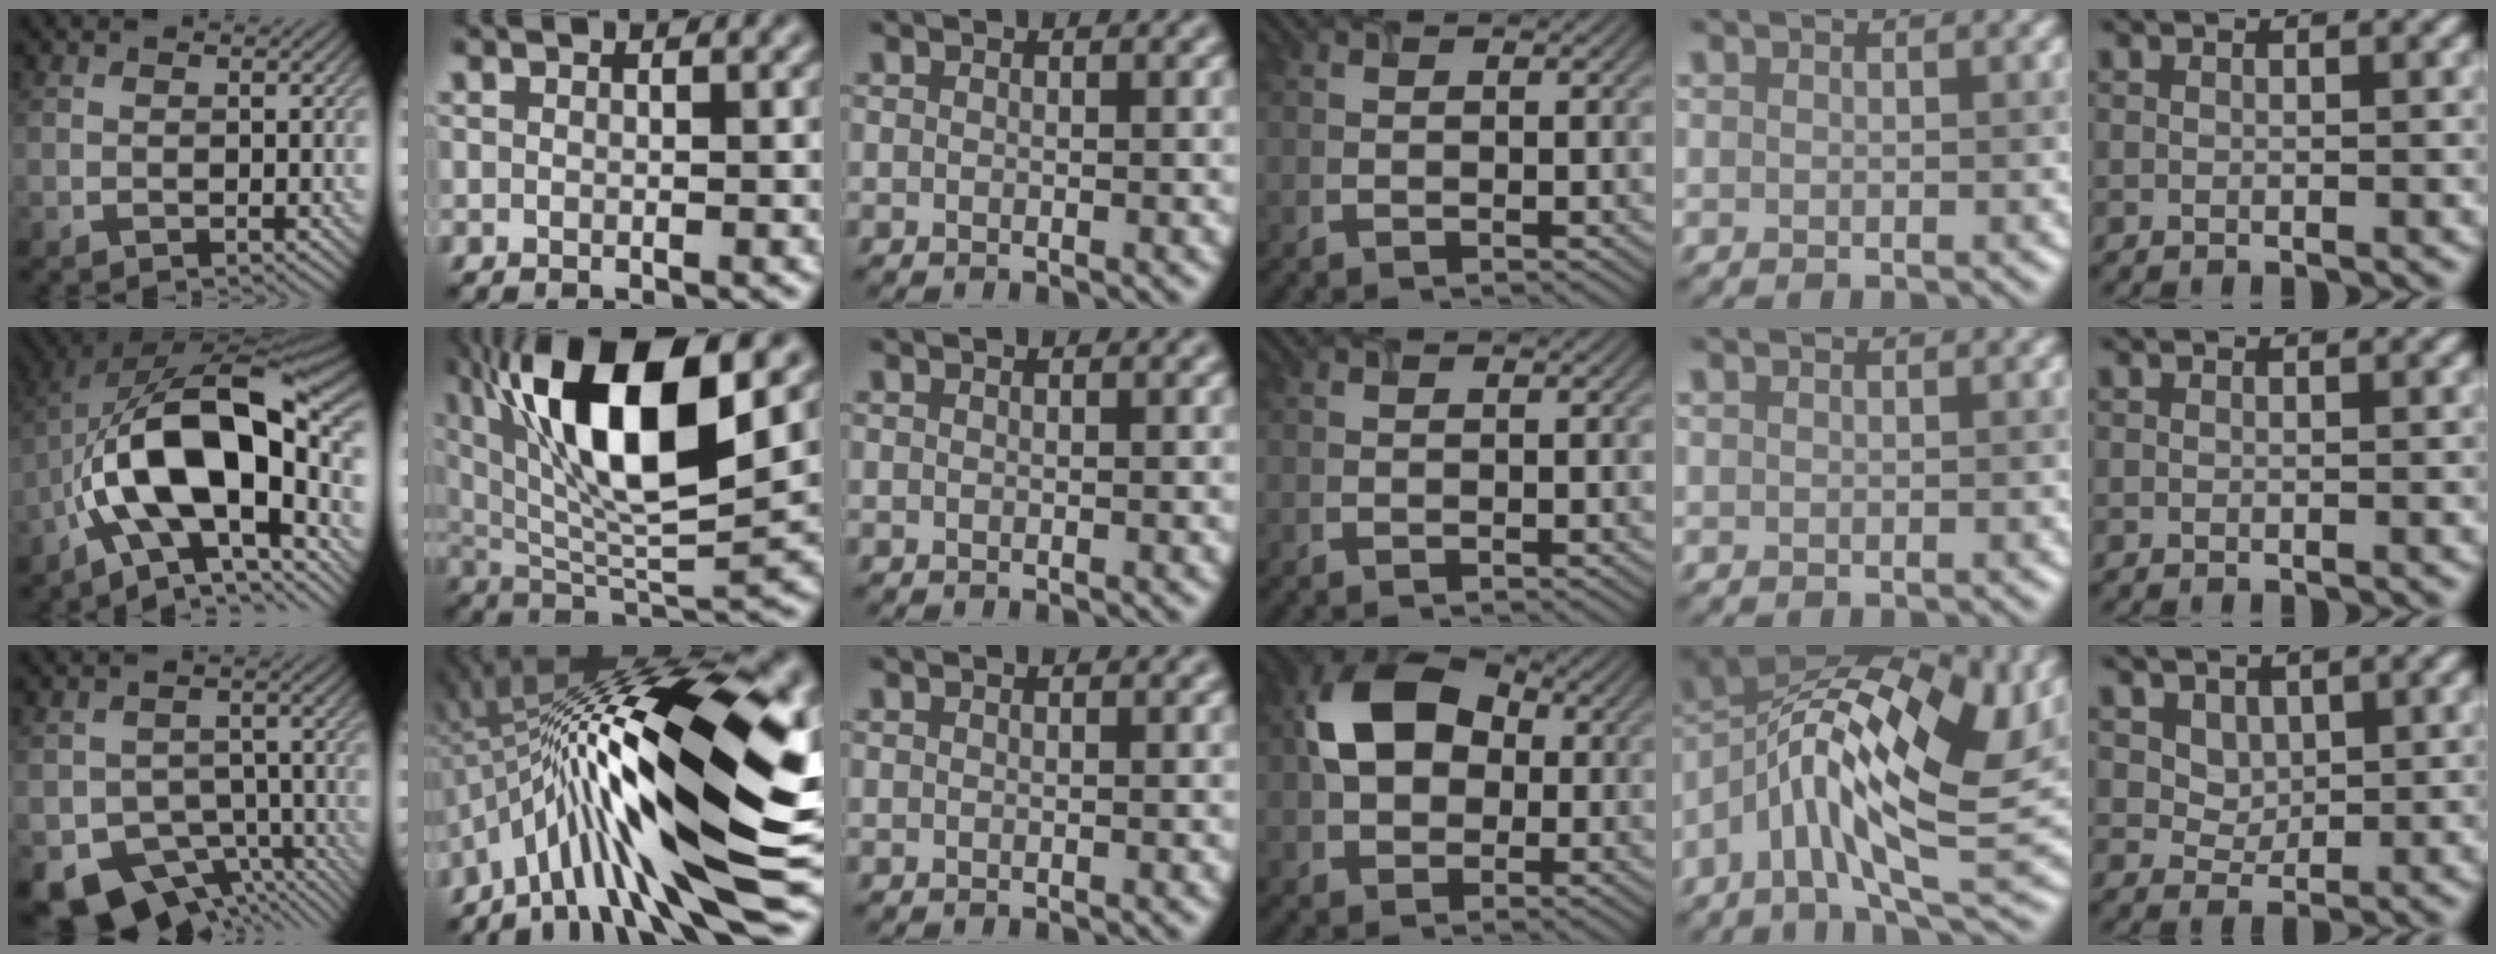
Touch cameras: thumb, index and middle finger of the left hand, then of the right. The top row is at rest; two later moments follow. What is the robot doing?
{"motion": "open", "object": "airpods case & airpods"}